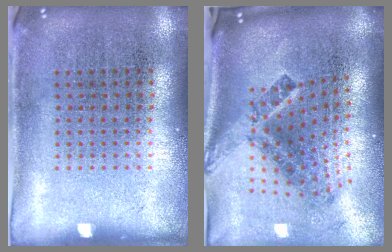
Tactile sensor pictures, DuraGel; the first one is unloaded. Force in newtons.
{"total": 3.0, "press": 1.7, "slide": 2.4}